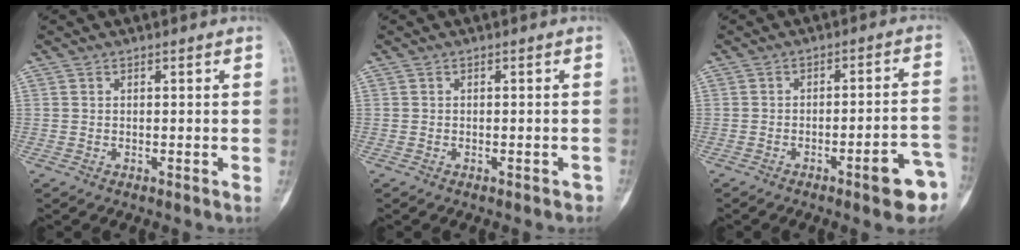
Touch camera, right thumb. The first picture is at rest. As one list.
[{"total": 1.7, "force": [-1.4, 0.7, 0.7], "torque": [-0.010, 0.007, -0.014]}, {"total": 9.3, "force": [-4.7, 1.8, 7.8], "torque": [-0.088, 0.033, -0.056]}]